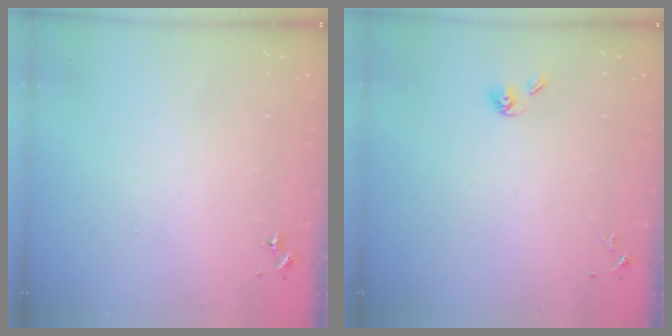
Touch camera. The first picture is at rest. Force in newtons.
{"total": 5.6, "press": 5.1, "slide": 2.3}